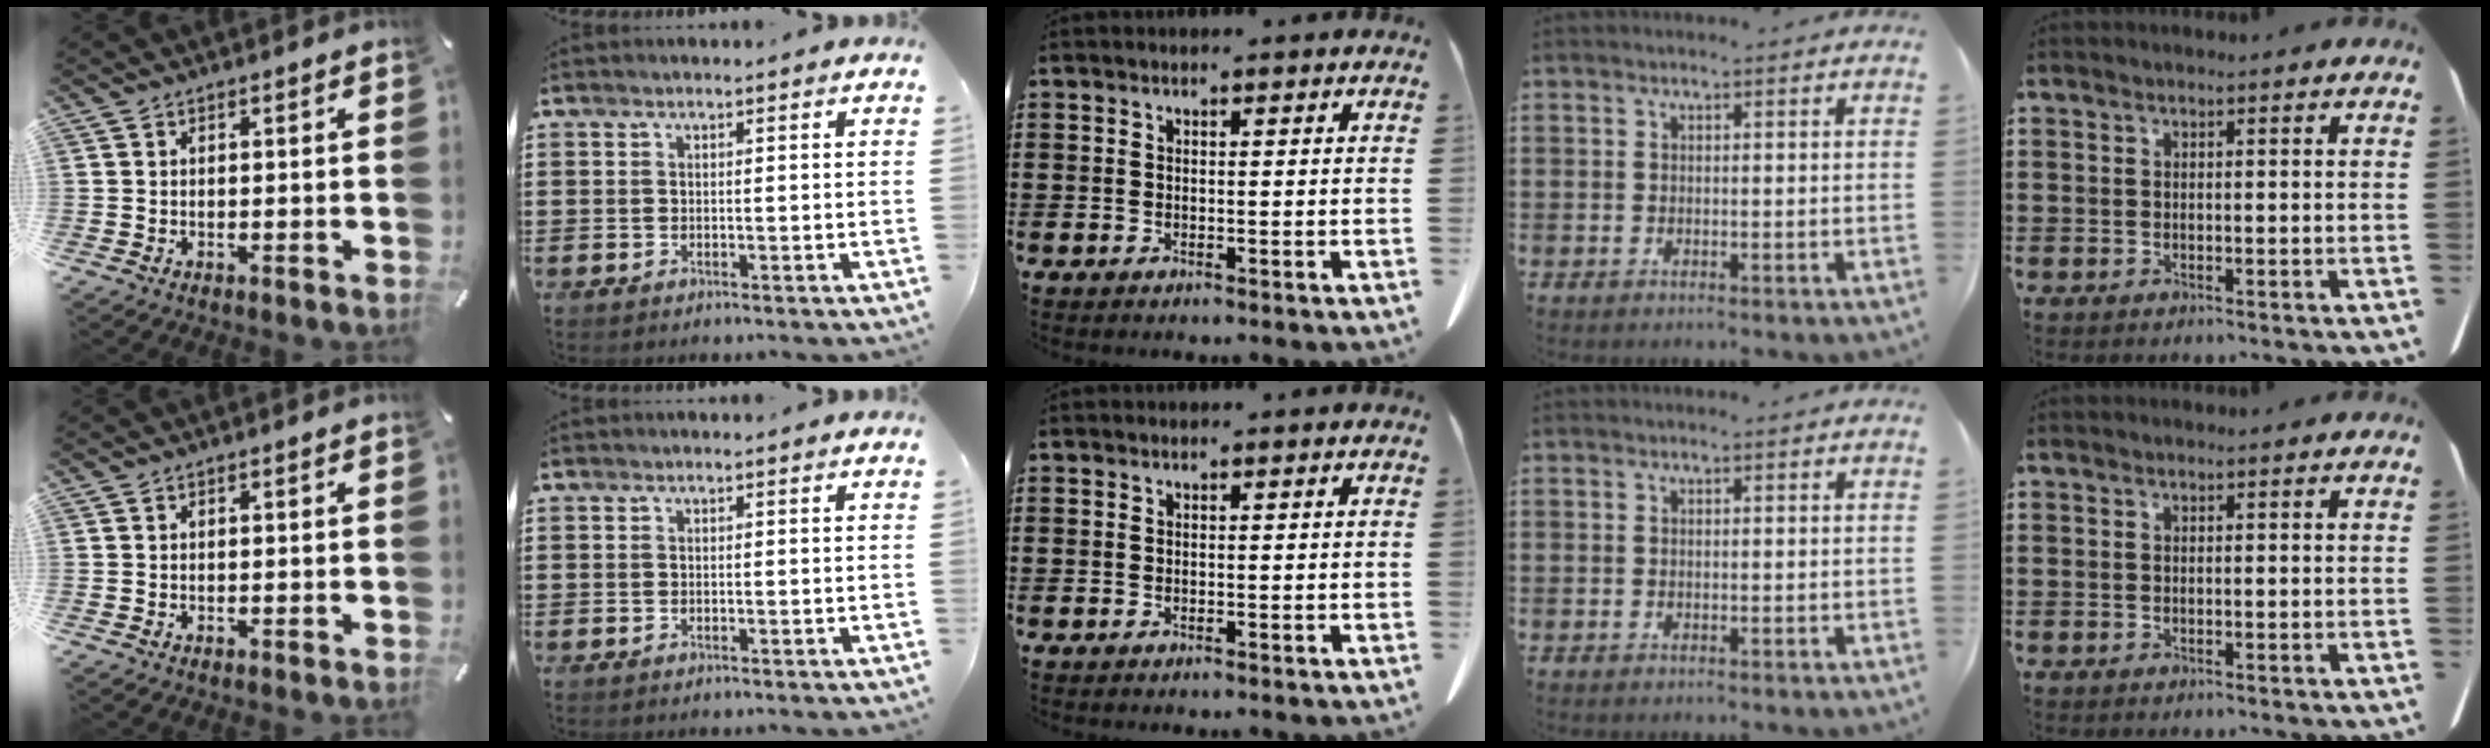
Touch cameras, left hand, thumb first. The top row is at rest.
{}